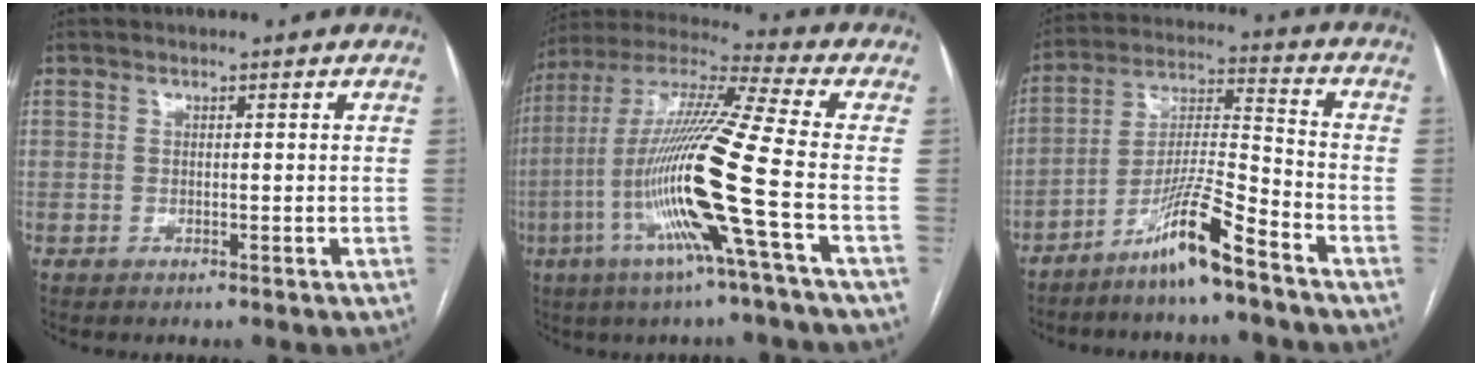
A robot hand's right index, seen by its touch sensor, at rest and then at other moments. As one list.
[{"total": 18.7, "force": [-5.4, -1.5, 17.8], "torque": [-0.357, -0.015, -0.117]}, {"total": 10.6, "force": [-7.6, -0.1, 7.5], "torque": [-0.148, -0.007, -0.144]}]